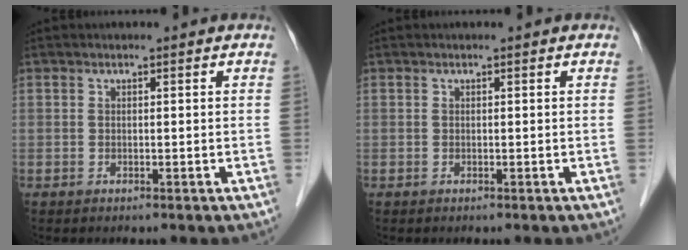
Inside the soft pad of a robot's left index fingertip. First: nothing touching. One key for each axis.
{"total": 0.0}